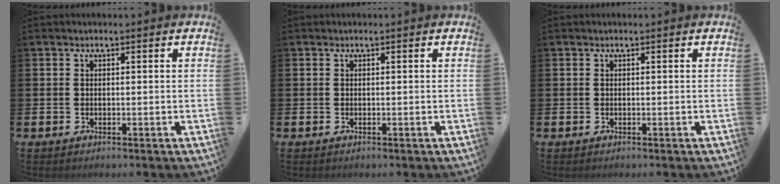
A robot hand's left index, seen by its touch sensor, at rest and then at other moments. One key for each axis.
{"total": 0.0}
{"total": 0.0}